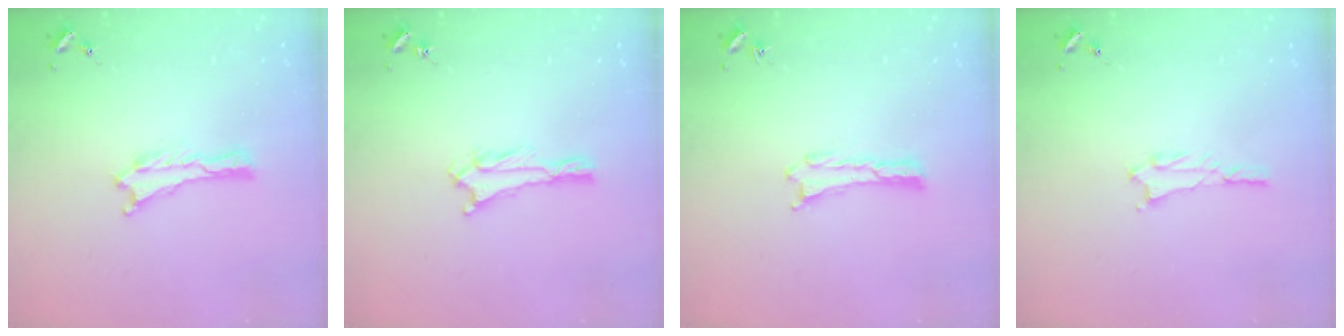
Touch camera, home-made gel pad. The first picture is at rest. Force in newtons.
{"total": 0.7, "press": 0.7, "slide": 0.1}
{"total": 0.0}
{"total": 1.0, "press": 1.0, "slide": 0.1}